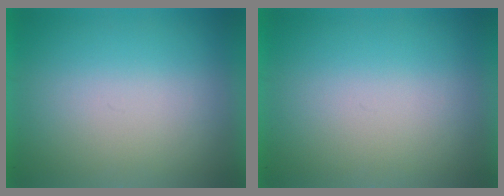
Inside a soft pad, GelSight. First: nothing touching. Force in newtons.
{"total": 0.0}